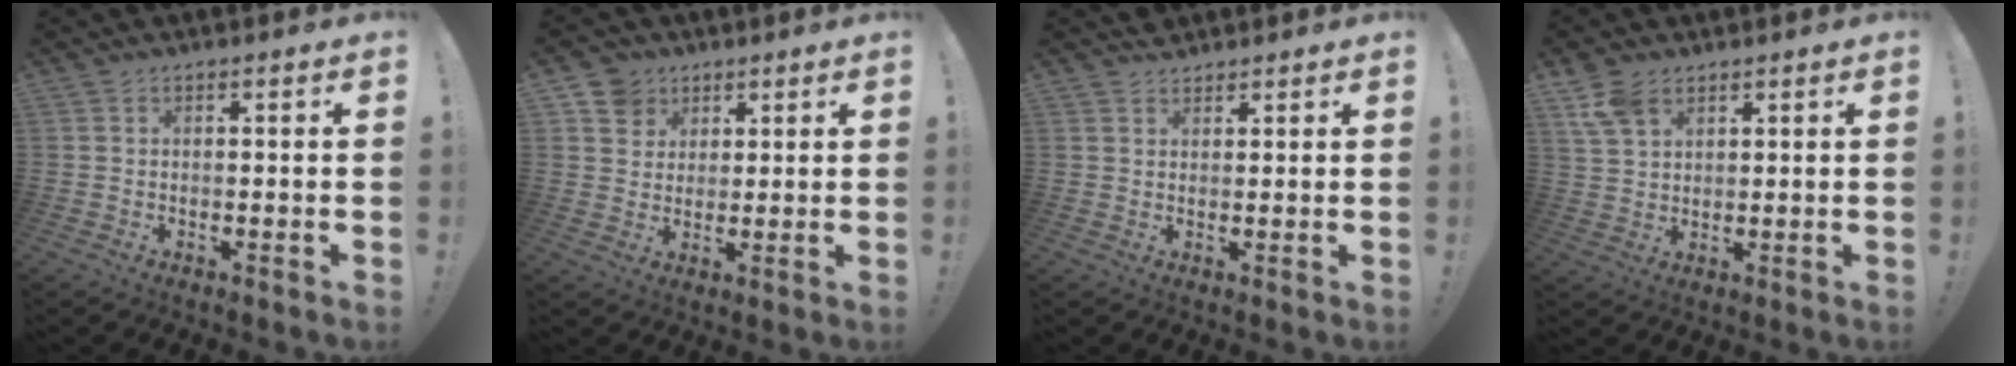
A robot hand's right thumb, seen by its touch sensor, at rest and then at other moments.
{"total": 7.7, "force": [4.2, 6.4, 1.2], "torque": [-0.013, -0.026, 0.083]}
{"total": 2.2, "force": [1.9, 1.2, 0.0], "torque": [0.006, -0.013, 0.035]}
{"total": 7.3, "force": [4.3, 4.4, 4.0], "torque": [-0.072, -0.011, 0.085]}